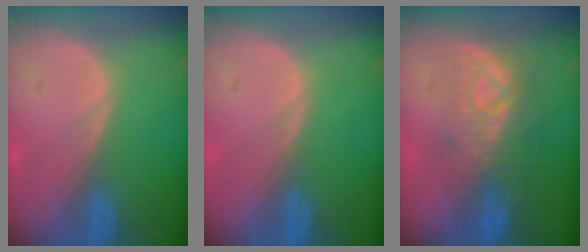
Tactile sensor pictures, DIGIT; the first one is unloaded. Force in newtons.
{"total": 0.0}
{"total": 8.1, "press": 7.5, "slide": 3.2}